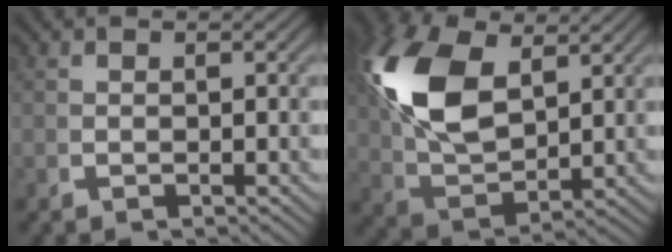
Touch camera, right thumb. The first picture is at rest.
{"total": 10.1, "force": [2.3, 6.0, 7.8], "torque": [-0.190, -0.024, 0.058]}